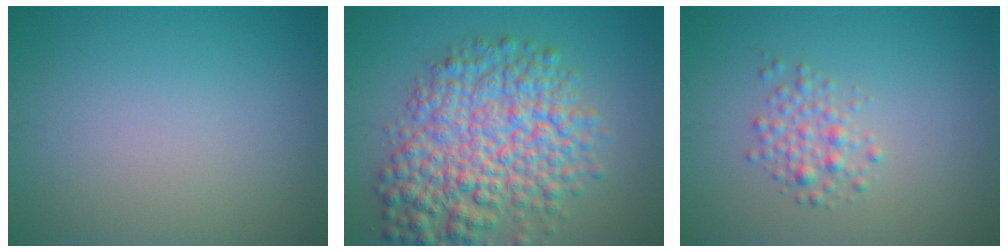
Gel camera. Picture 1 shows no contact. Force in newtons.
{"total": 9.4, "press": 9.4, "slide": 0.3}
{"total": 2.1, "press": 2.1, "slide": 0.1}